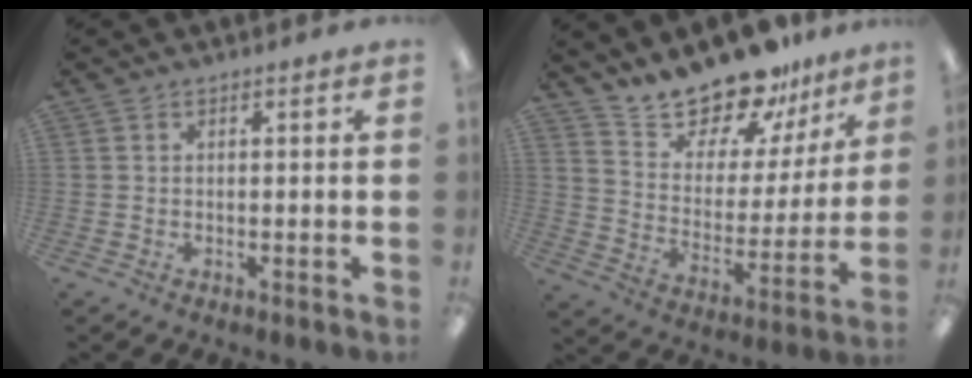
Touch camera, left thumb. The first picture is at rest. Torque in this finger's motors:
{"motor_torque": [1.18, 1.21, 1.43, -1.34, 0.09]}